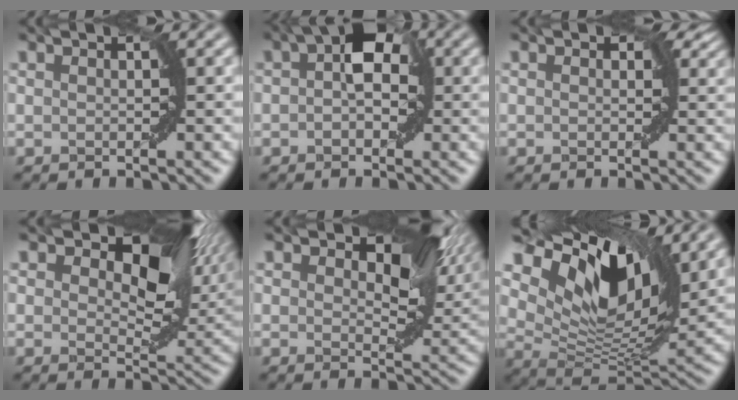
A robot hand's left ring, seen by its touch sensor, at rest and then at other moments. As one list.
[{"total": 5.1, "force": [0.9, 3.1, 3.9], "torque": [-0.049, 0.015, 0.000]}, {"total": 2.9, "force": [1.1, 1.8, 2.0], "torque": [-0.021, 0.001, 0.012]}, {"total": 11.8, "force": [5.2, 6.2, 8.6], "torque": [-0.108, 0.003, 0.074]}, {"total": 8.5, "force": [3.4, 4.5, 6.4], "torque": [-0.088, -0.001, 0.047]}, {"total": 11.8, "force": [6.1, 5.8, 8.3], "torque": [-0.152, -0.005, 0.118]}]